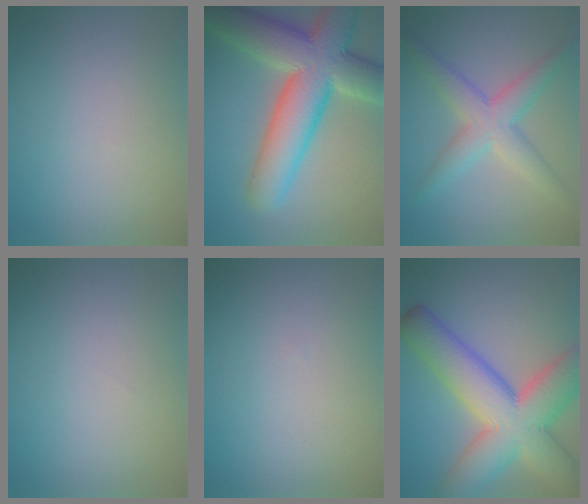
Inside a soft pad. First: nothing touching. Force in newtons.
{"total": 12.3, "press": 12.3, "slide": 0.8}
{"total": 4.6, "press": 4.6, "slide": 0.1}
{"total": 0.0}
{"total": 0.0}
{"total": 12.0, "press": 12.0, "slide": 0.7}